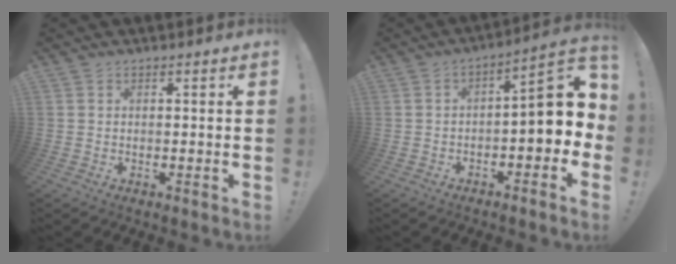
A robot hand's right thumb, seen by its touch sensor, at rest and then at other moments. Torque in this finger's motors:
{"motor_torque": [0.44, -0.08, 0.39, 0.16, 0.30]}